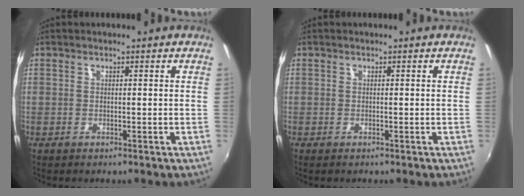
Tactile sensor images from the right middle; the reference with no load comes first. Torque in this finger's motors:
{"motor_torque": [0.47, -0.83, 0.02, 0.07]}